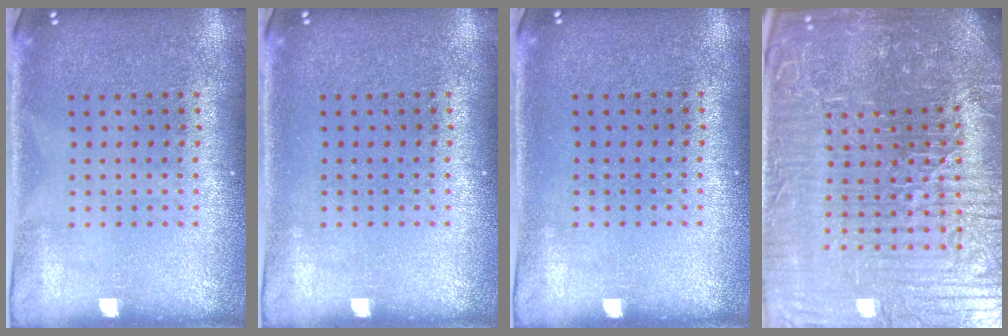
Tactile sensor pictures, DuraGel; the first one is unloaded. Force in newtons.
{"total": 0.0}
{"total": 0.0}
{"total": 7.3, "press": 6.6, "slide": 3.1}